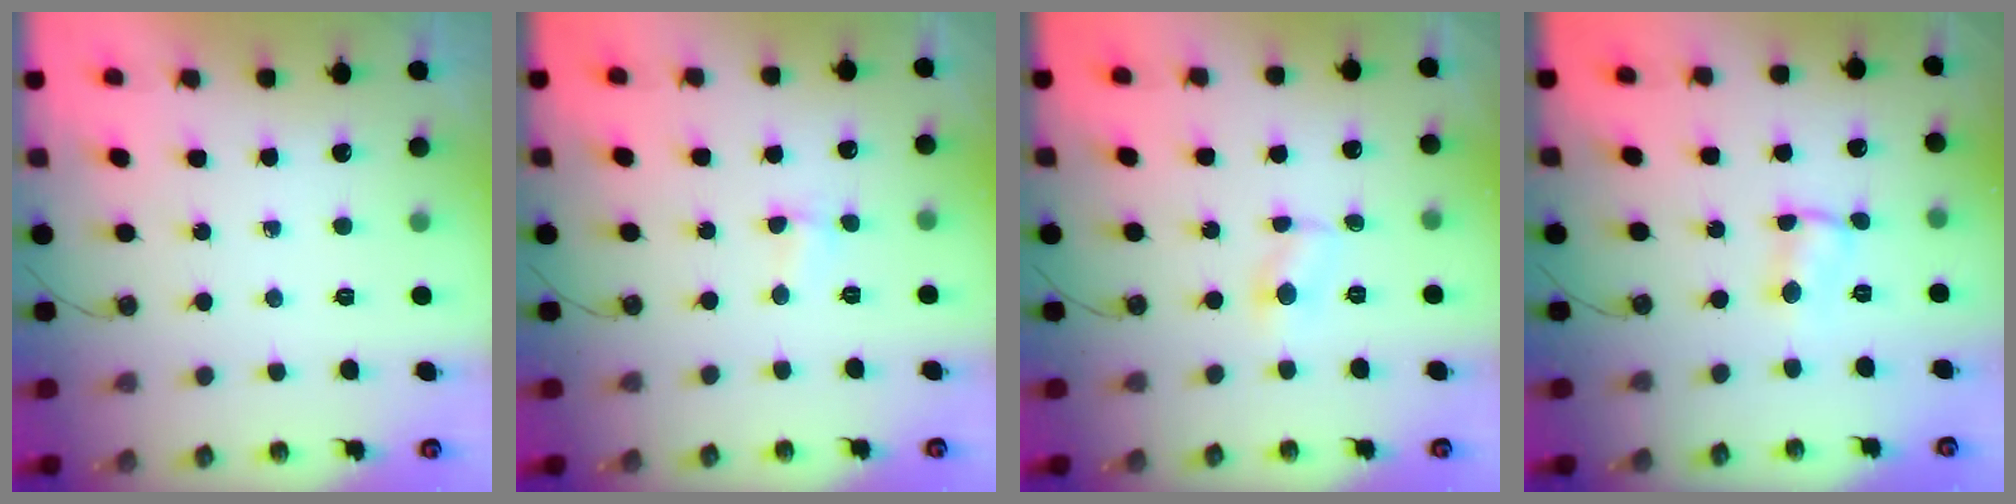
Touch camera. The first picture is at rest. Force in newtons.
{"total": 2.8, "press": 1.1, "slide": 2.5}
{"total": 2.3, "press": 2.3, "slide": 0.2}
{"total": 1.4, "press": 1.4, "slide": 0.1}